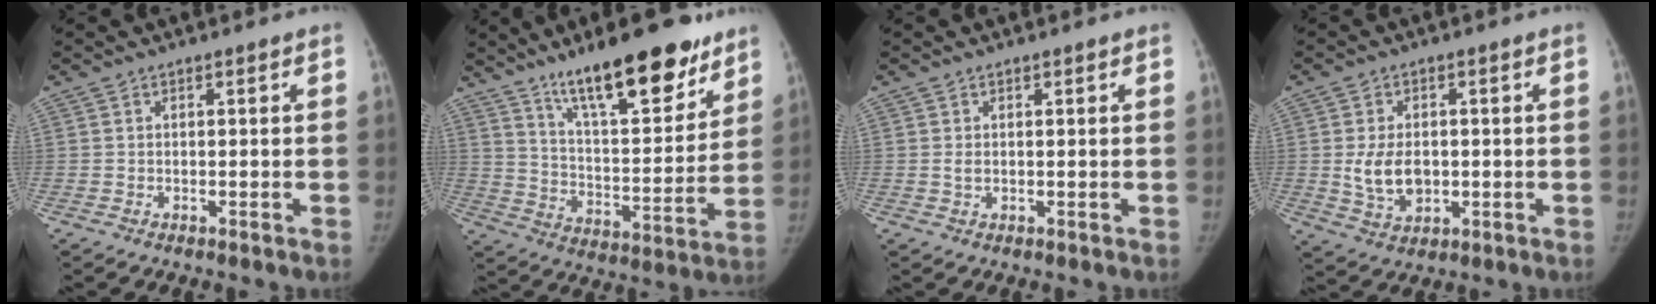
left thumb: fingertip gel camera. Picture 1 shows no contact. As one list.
[{"total": 21.4, "force": [14.7, 6.5, 14.2], "torque": [-0.179, -0.076, 0.239]}, {"total": 1.2, "force": [0.2, 0.9, 0.8], "torque": [-0.014, -0.001, 0.004]}, {"total": 7.6, "force": [-0.3, 5.2, 5.5], "torque": [-0.085, -0.007, 0.004]}]